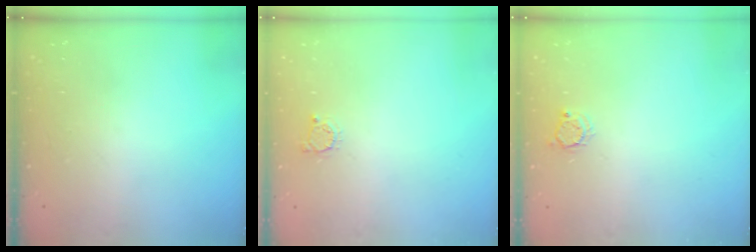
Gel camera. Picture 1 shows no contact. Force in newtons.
{"total": 2.4, "press": 2.4, "slide": 0.3}
{"total": 3.4, "press": 3.4, "slide": 0.4}